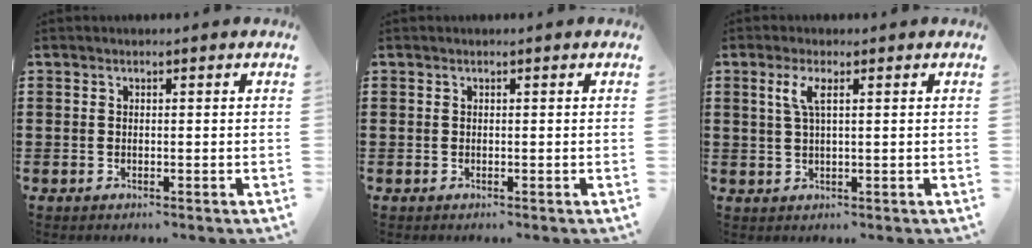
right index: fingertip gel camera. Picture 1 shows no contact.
{"total": 0.0}
{"total": 3.4, "force": [1.2, 0.8, 3.0], "torque": [-0.064, 0.007, 0.018]}